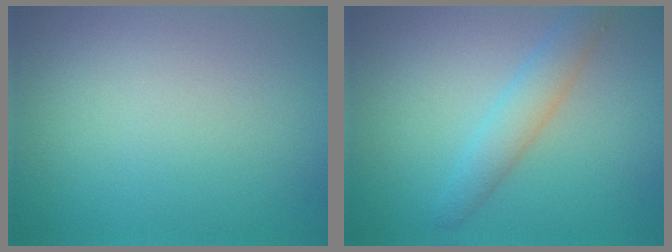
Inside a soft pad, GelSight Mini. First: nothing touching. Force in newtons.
{"total": 3.0, "press": 3.0, "slide": 0.3}